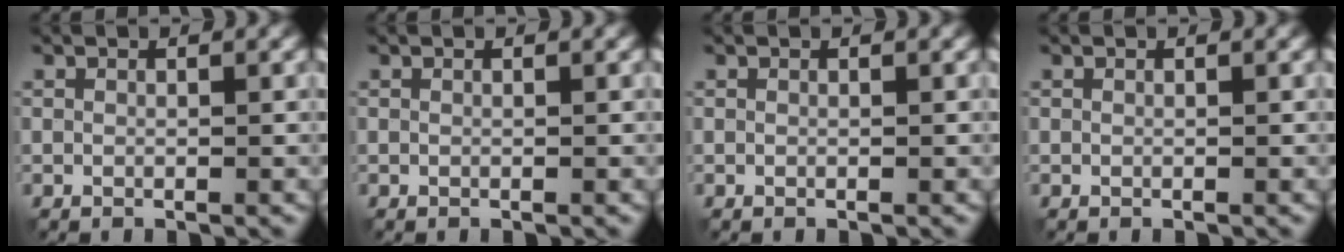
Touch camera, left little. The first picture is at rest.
{"total": 0.0}
{"total": 0.0}
{"total": 0.0}